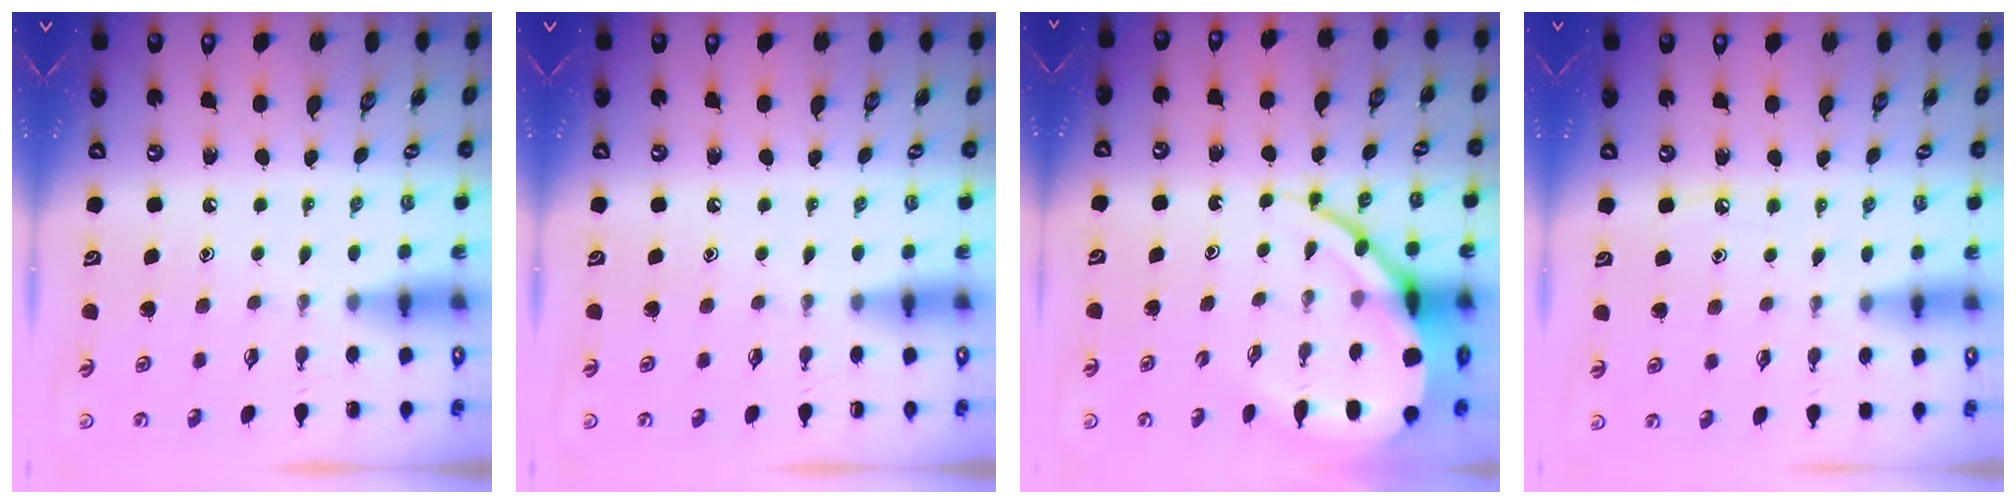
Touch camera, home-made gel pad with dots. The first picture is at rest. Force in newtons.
{"total": 0.0}
{"total": 13.1, "press": 13.1, "slide": 1.2}
{"total": 4.0, "press": 4.0, "slide": 0.6}